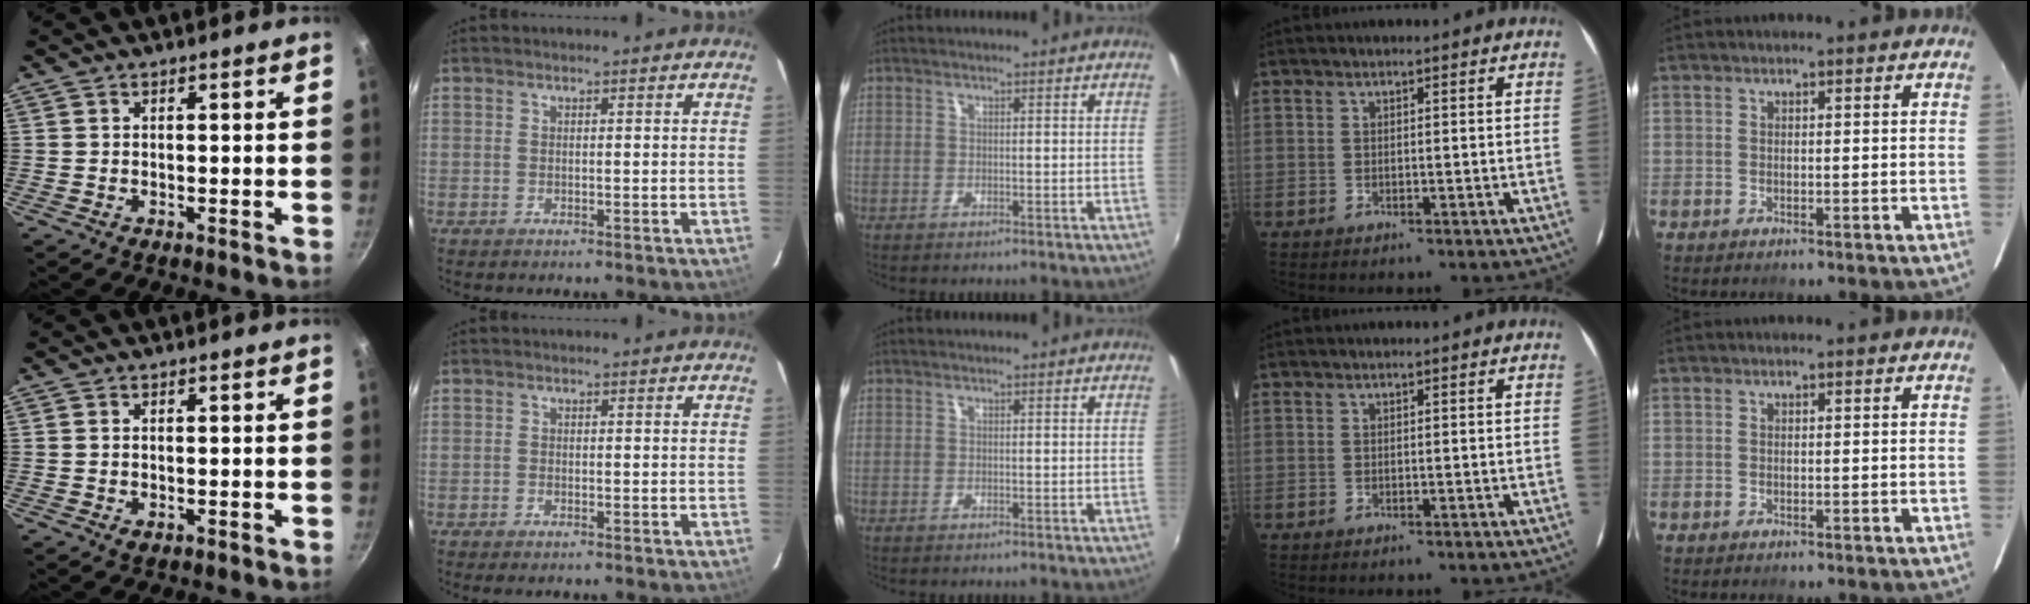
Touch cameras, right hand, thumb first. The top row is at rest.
{"thumb": {"total": 1.2, "force": [-0.1, 0.7, 0.9], "torque": [-0.015, -0.002, -0.002]}, "index": {"total": 0.7, "force": [-0.6, 0.3, 0.3], "torque": [-0.008, -0.002, -0.014]}}